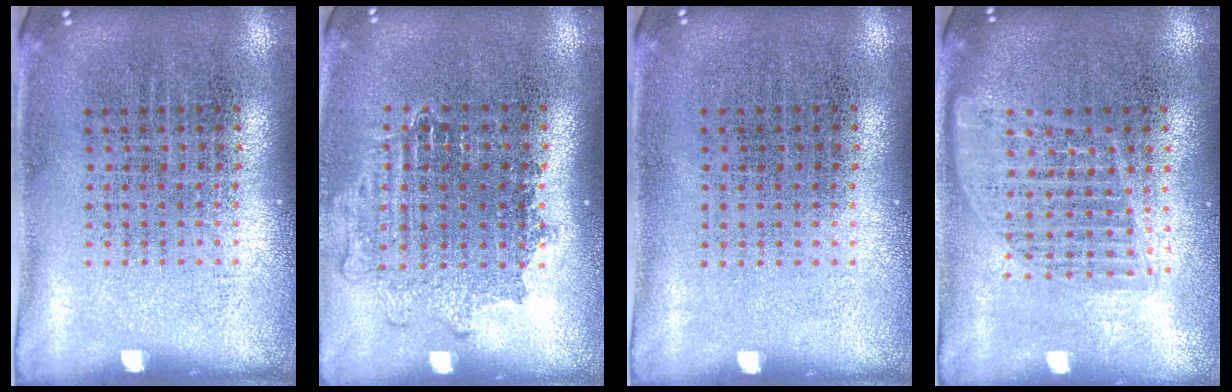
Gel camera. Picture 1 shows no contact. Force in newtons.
{"total": 1.2, "press": 1.1, "slide": 0.6}
{"total": 0.0}
{"total": 1.6, "press": 1.5, "slide": 0.7}